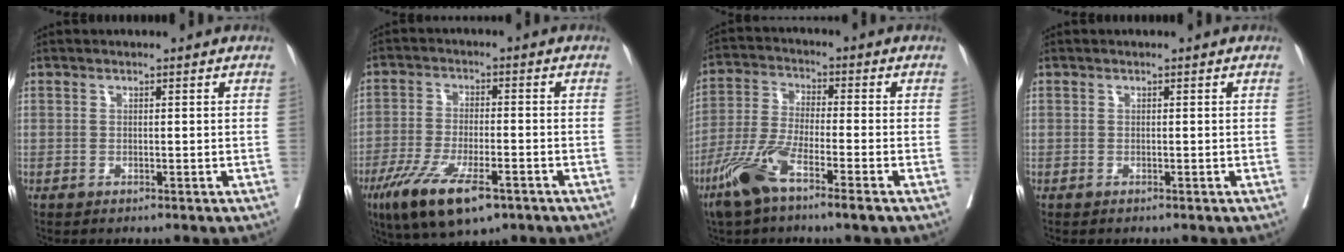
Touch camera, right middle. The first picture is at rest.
{"total": 11.9, "force": [-6.9, 3.3, 9.1], "torque": [-0.169, -0.024, -0.114]}
{"total": 9.3, "force": [-5.5, 1.0, 7.5], "torque": [-0.161, -0.014, -0.112]}
{"total": 0.0}